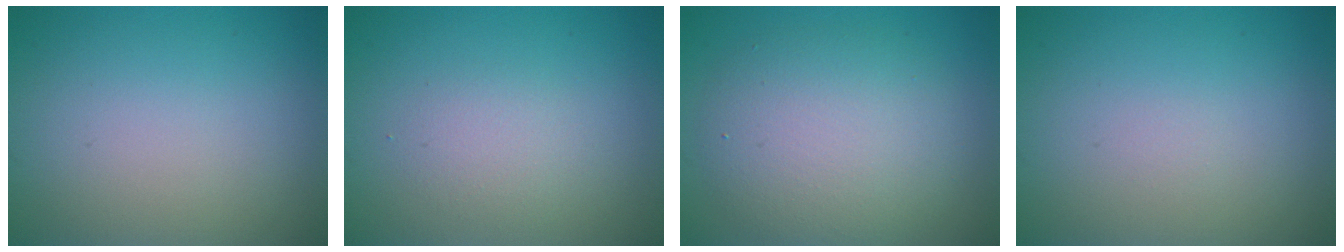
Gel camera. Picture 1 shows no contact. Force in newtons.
{"total": 1.7, "press": 1.7, "slide": 0.1}
{"total": 6.0, "press": 5.9, "slide": 0.6}
{"total": 0.0}